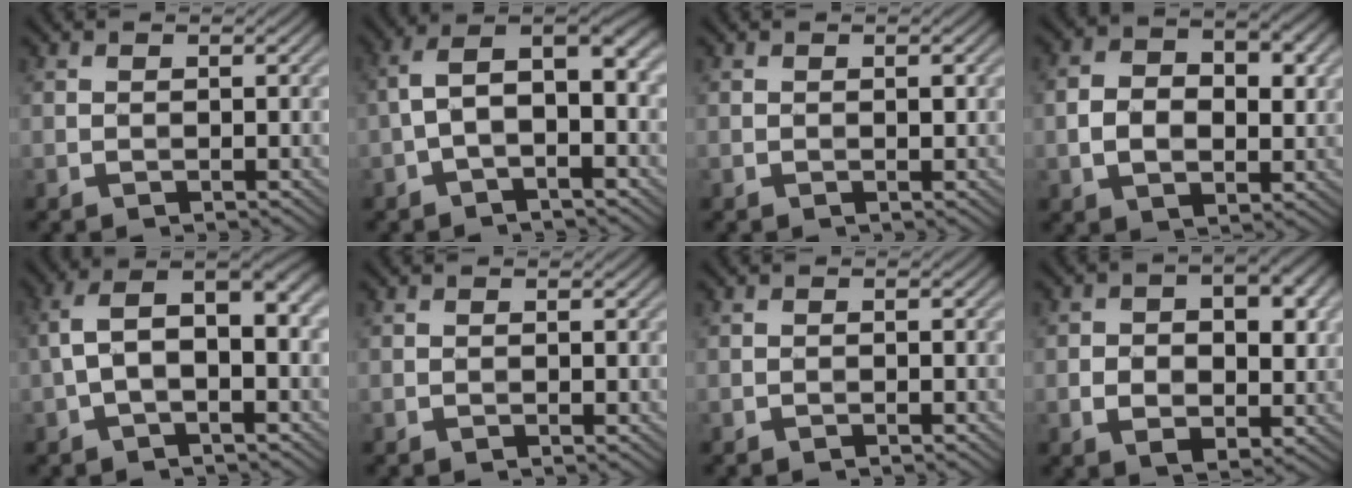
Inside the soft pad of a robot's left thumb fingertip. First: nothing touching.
{"total": 7.9, "force": [-0.8, 3.5, 7.0], "torque": [-0.136, 0.022, -0.020]}
{"total": 0.6, "force": [0.1, 0.3, 0.5], "torque": [-0.004, -0.002, 0.000]}
{"total": 8.5, "force": [0.5, 5.6, 6.4], "torque": [-0.117, -0.004, 0.009]}
{"total": 8.2, "force": [0.0, 3.8, 7.2], "torque": [-0.146, 0.021, -0.006]}
{"total": 0.0}
{"total": 0.0}
{"total": 9.6, "force": [0.9, 6.1, 7.3], "torque": [-0.108, -0.012, 0.019]}